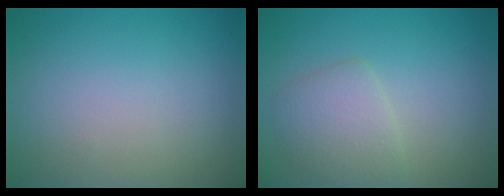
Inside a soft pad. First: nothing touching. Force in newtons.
{"total": 2.9, "press": 2.9, "slide": 0.2}